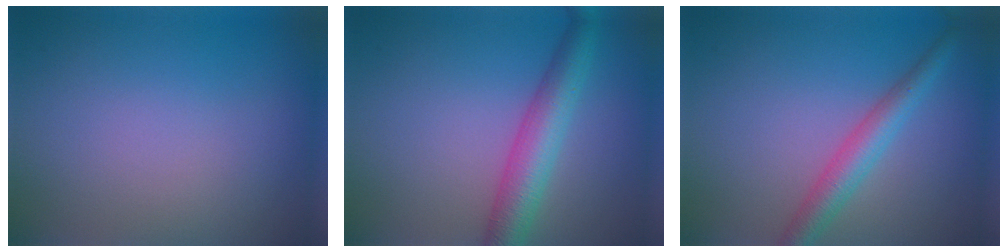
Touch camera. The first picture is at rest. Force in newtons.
{"total": 4.8, "press": 4.8, "slide": 0.2}
{"total": 3.4, "press": 3.4, "slide": 0.2}